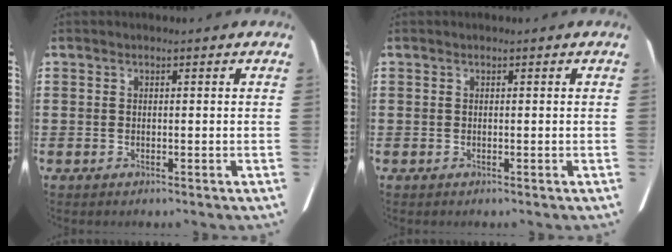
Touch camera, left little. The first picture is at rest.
{"total": 0.0}